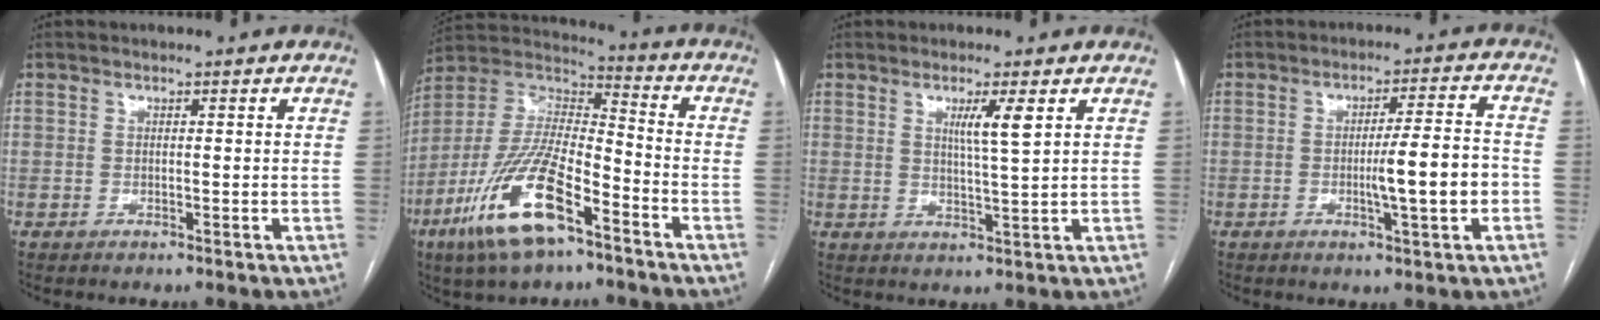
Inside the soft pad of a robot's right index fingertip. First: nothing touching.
{"total": 18.3, "force": [-9.7, 5.2, 14.5], "torque": [-0.314, -0.020, -0.179]}
{"total": 4.1, "force": [1.7, -0.5, 3.7], "torque": [-0.068, -0.006, 0.031]}
{"total": 7.9, "force": [-1.9, 0.2, 7.6], "torque": [-0.115, 0.003, -0.029]}